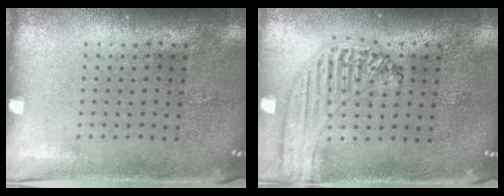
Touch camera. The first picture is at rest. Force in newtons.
{"total": 1.2, "press": 1.2, "slide": 0.1}